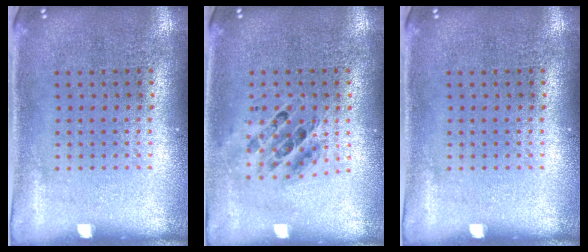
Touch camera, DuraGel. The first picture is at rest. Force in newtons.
{"total": 0.8, "press": 0.8, "slide": 0.0}
{"total": 0.0}